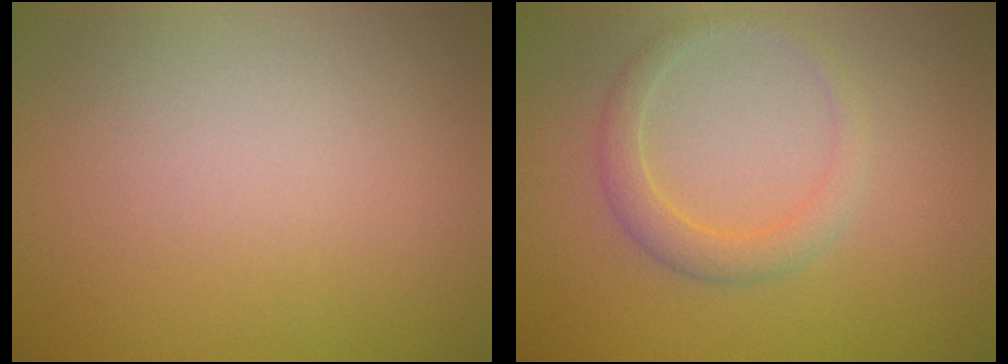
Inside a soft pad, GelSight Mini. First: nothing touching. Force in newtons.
{"total": 2.2, "press": 2.2, "slide": 0.2}